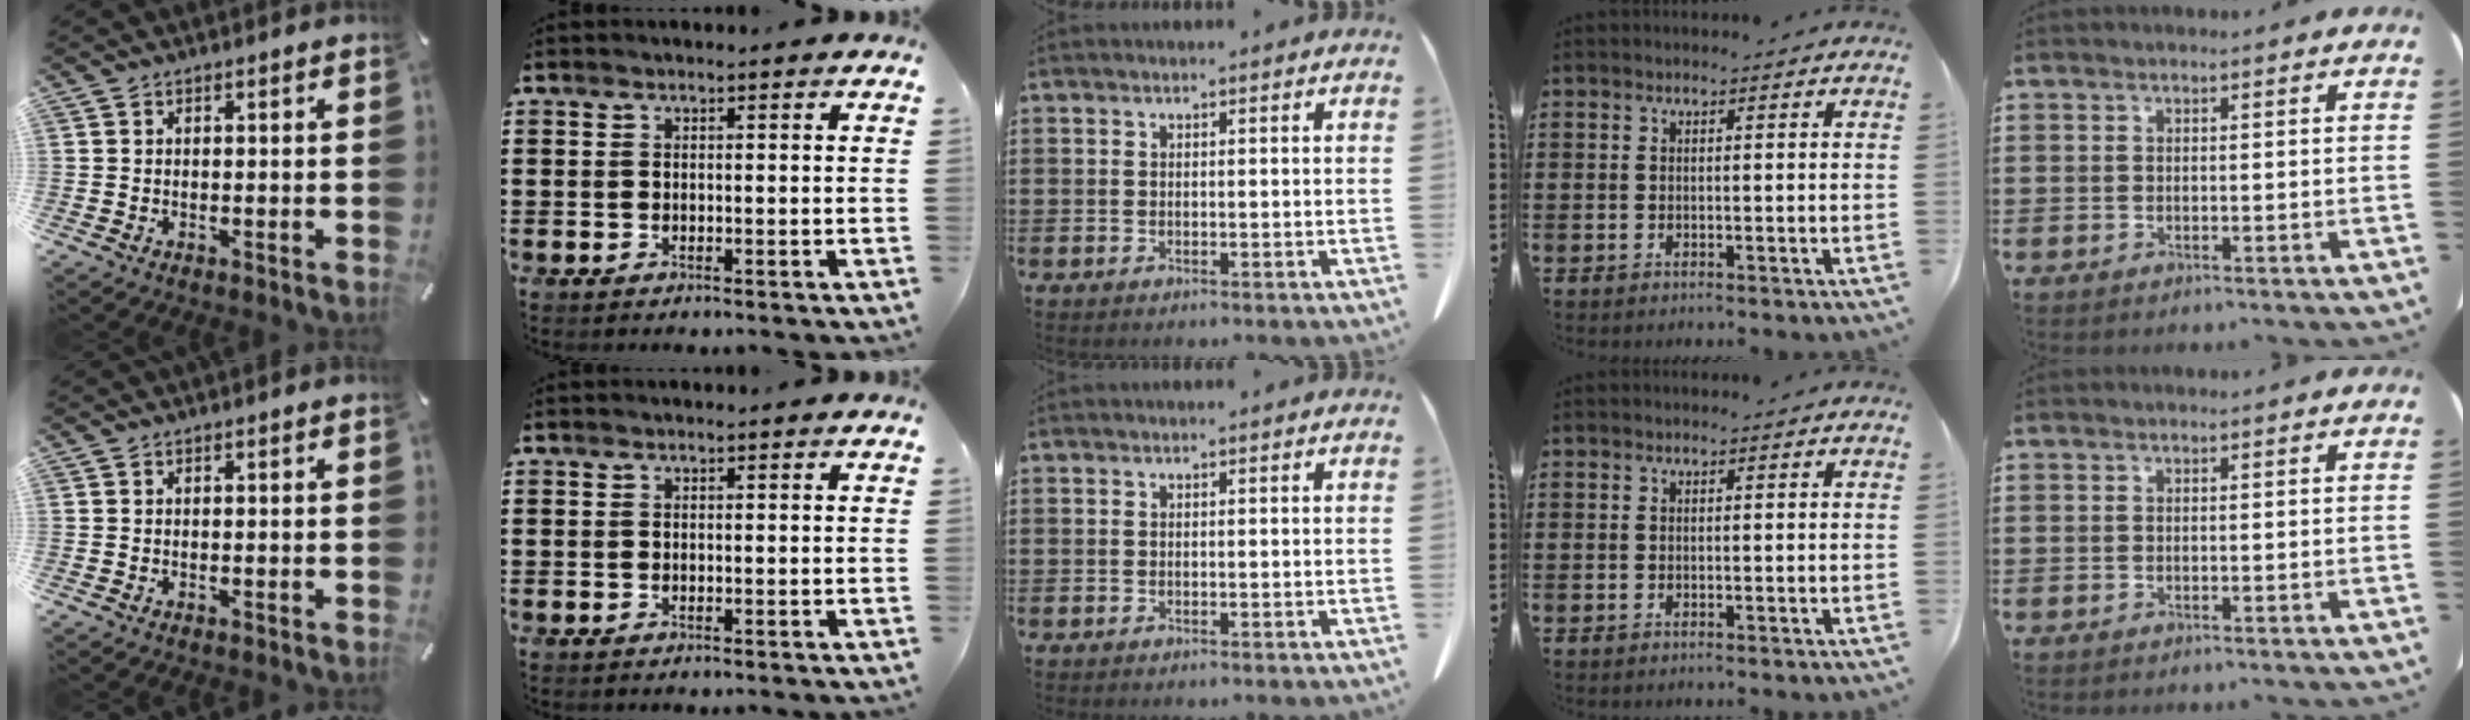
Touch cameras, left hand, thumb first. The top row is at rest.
{}